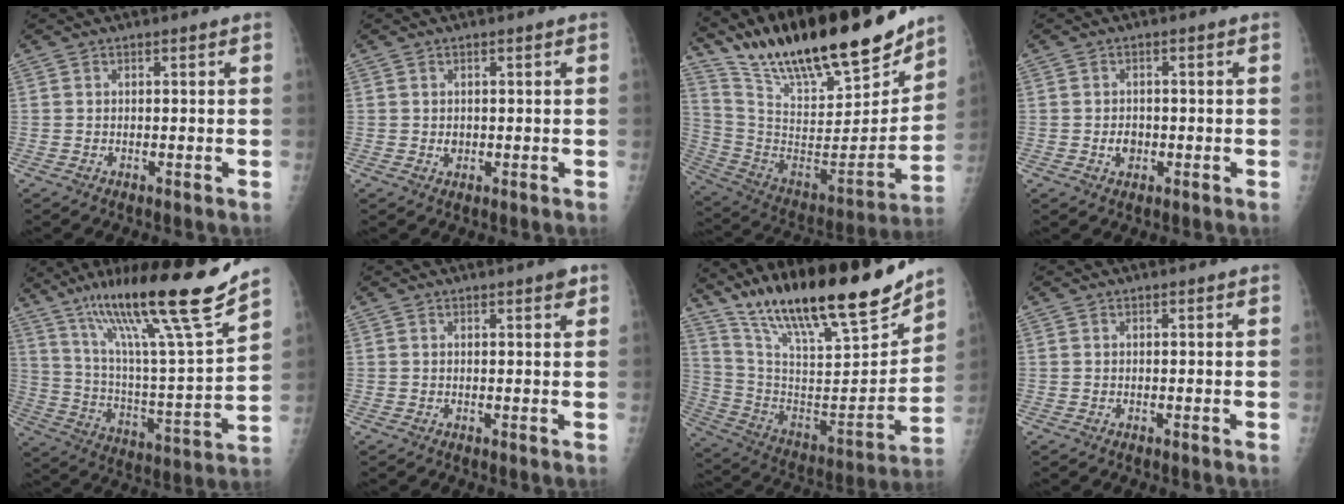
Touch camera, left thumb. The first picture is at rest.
{"total": 1.4, "force": [0.0, 1.2, 0.8], "torque": [-0.006, 0.001, 0.003]}
{"total": 28.3, "force": [23.2, 6.5, 14.9], "torque": [-0.221, -0.103, 0.386]}
{"total": 2.8, "force": [-0.7, 2.2, 1.5], "torque": [-0.014, 0.004, -0.010]}
{"total": 25.0, "force": [17.0, 1.9, 18.3], "torque": [-0.283, -0.064, 0.292]}
{"total": 1.7, "force": [1.0, 0.4, 1.3], "torque": [-0.016, -0.003, 0.011]}
{"total": 28.2, "force": [21.0, 6.4, 17.7], "torque": [-0.268, -0.080, 0.358]}
{"total": 0.0}